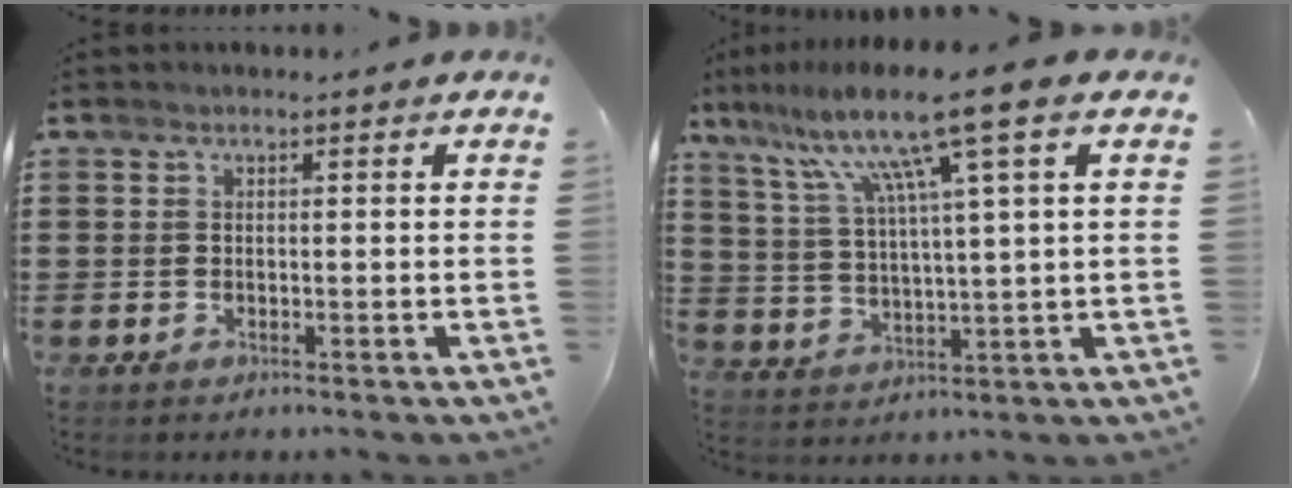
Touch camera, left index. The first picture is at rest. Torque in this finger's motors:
{"motor_torque": [2.00, -0.14, 1.05, 0.21]}